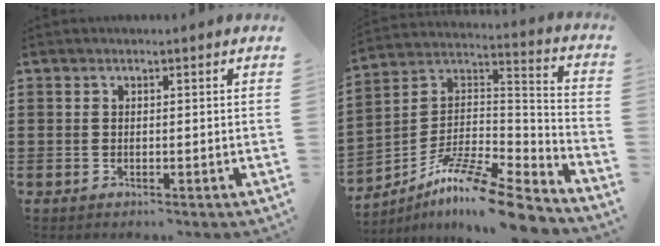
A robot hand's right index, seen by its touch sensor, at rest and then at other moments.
{"total": 10.8, "force": [-8.9, 1.1, 6.1], "torque": [-0.105, 0.013, -0.177]}